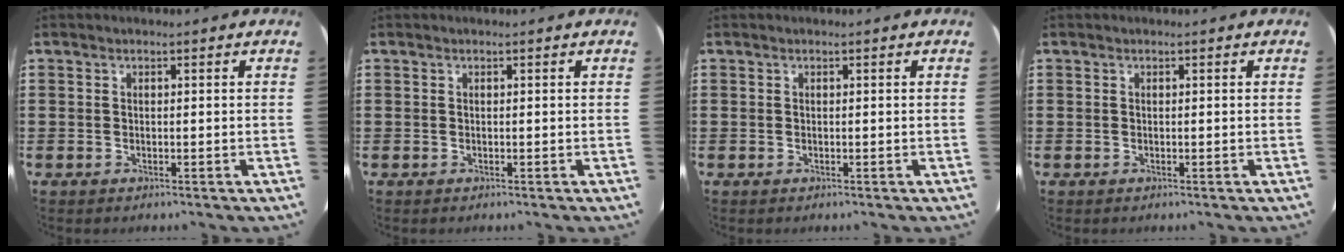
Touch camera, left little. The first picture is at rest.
{"total": 0.0}
{"total": 0.0}
{"total": 0.0}